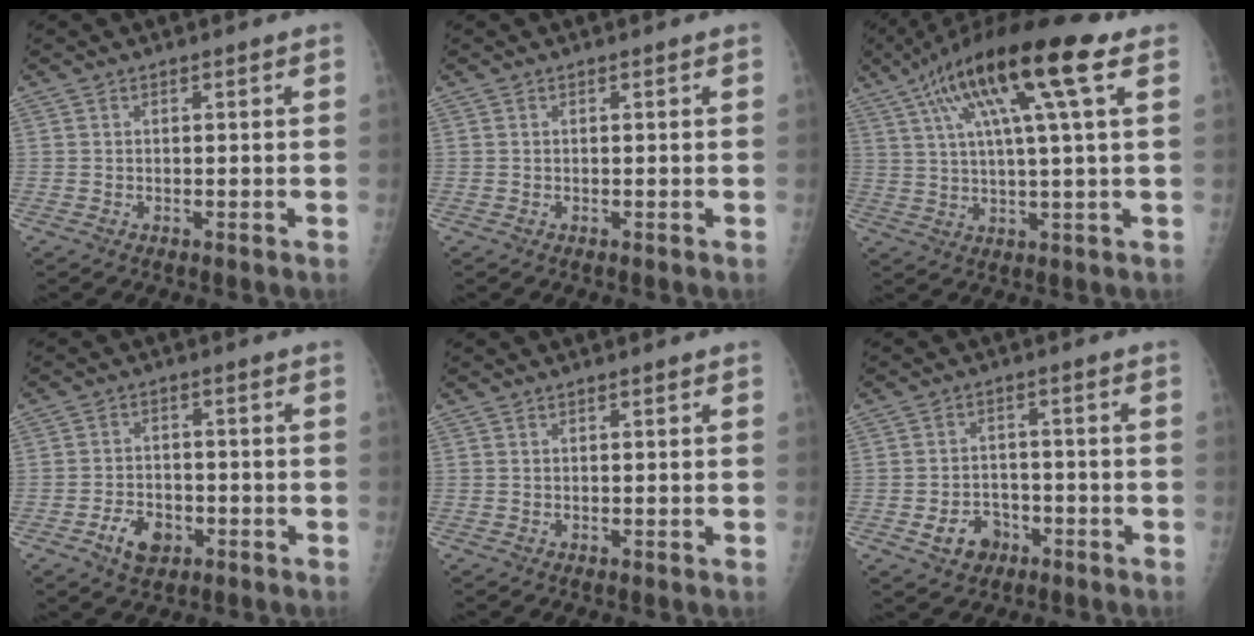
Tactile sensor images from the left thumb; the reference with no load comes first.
{"total": 0.0}
{"total": 17.7, "force": [7.7, 2.4, 15.7], "torque": [-0.279, 0.011, 0.126]}
{"total": 5.9, "force": [-2.8, 3.9, 3.4], "torque": [-0.045, 0.018, -0.043]}
{"total": 0.6, "force": [0.4, 0.1, 0.5], "torque": [-0.008, 0.001, 0.006]}
{"total": 5.8, "force": [-2.6, 4.6, 2.4], "torque": [-0.020, 0.023, -0.037]}